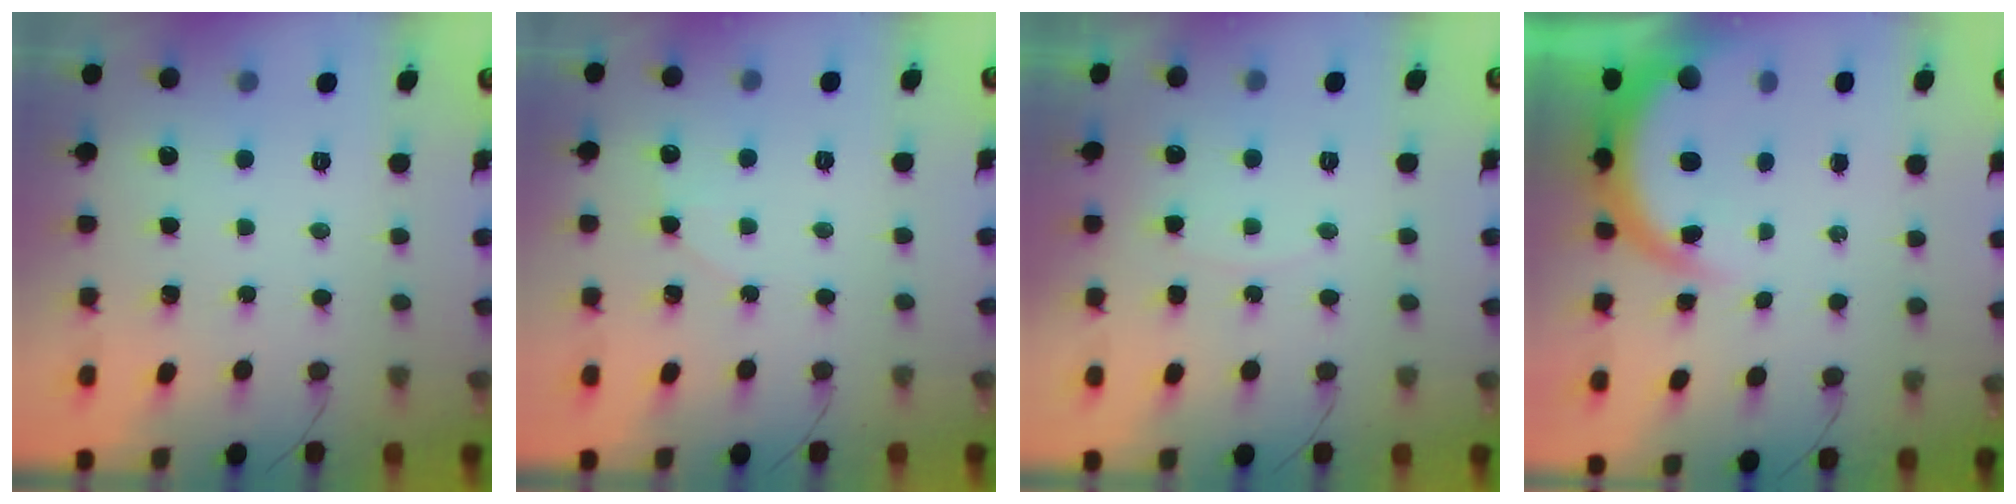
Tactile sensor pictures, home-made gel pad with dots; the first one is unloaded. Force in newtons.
{"total": 4.2, "press": 3.6, "slide": 2.1}
{"total": 4.3, "press": 4.3, "slide": 0.6}
{"total": 5.1, "press": 5.1, "slide": 0.3}